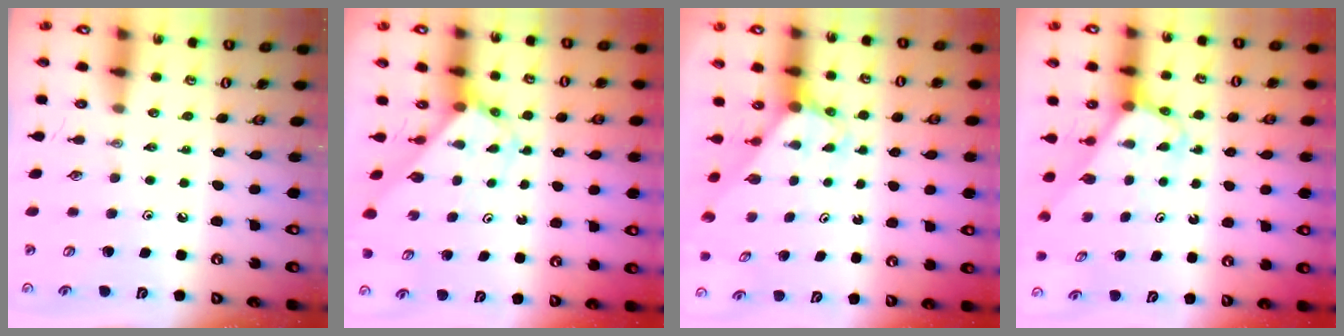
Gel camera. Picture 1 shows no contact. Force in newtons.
{"total": 2.9, "press": 2.9, "slide": 0.1}
{"total": 2.7, "press": 2.7, "slide": 0.2}
{"total": 3.4, "press": 3.4, "slide": 0.2}